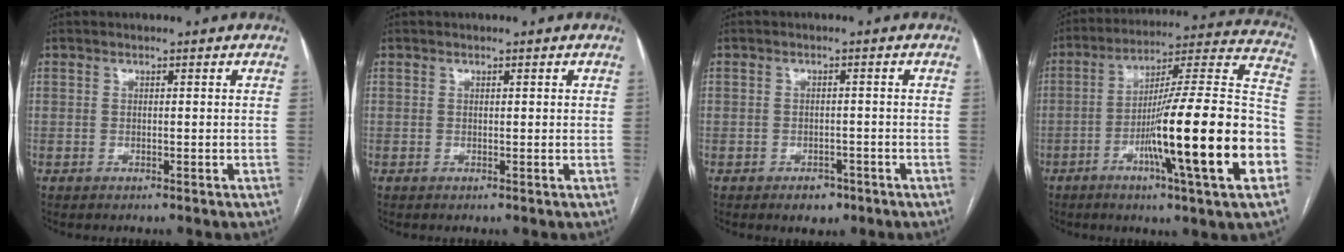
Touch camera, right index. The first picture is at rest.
{"total": 0.0}
{"total": 3.0, "force": [-1.9, 1.9, 1.2], "torque": [-0.011, 0.004, -0.019]}
{"total": 25.2, "force": [-7.8, 0.3, 23.9], "torque": [-0.307, -0.008, -0.131]}